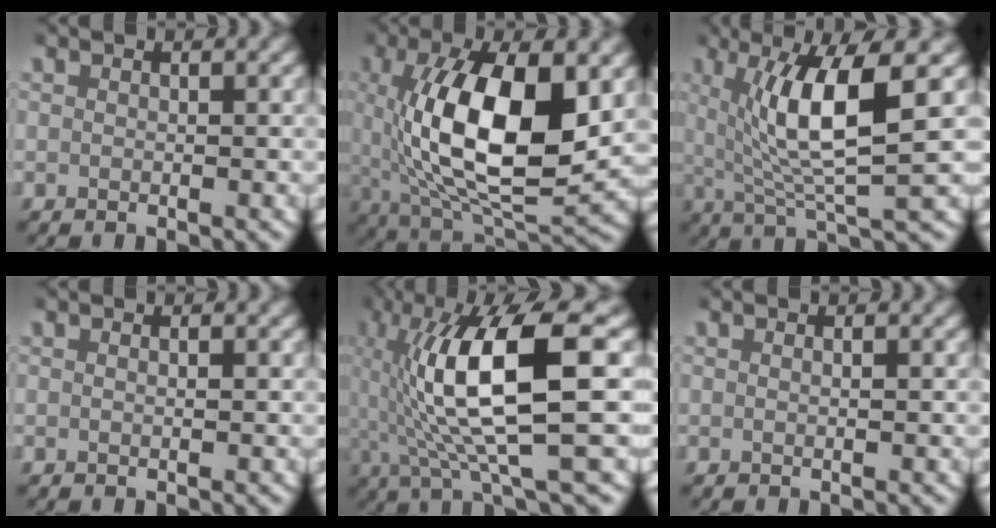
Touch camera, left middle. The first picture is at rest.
{"total": 12.6, "force": [0.9, 5.6, 11.3], "torque": [-0.211, -0.019, 0.028]}
{"total": 7.6, "force": [1.4, 1.7, 7.3], "torque": [-0.130, 0.003, 0.025]}
{"total": 0.0}
{"total": 11.4, "force": [0.3, 3.1, 11.0], "torque": [-0.201, 0.008, 0.008]}
{"total": 0.0}